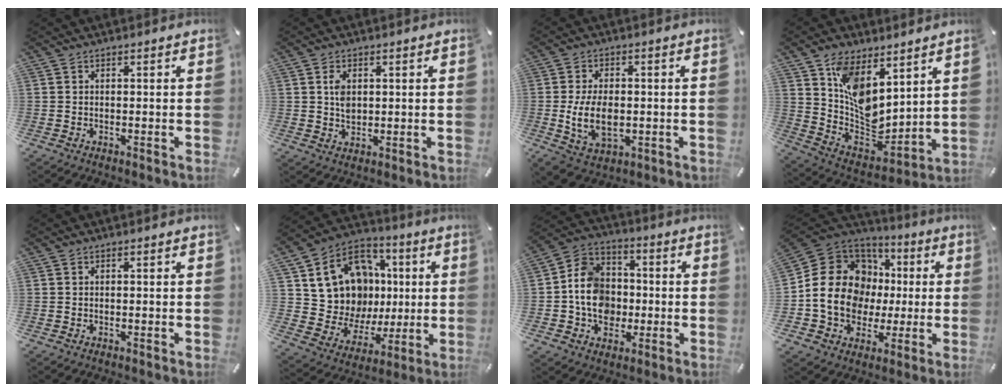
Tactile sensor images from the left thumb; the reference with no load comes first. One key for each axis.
{"total": 3.9, "fx": 0.9, "fy": 2.8, "fz": 2.5, "tx": -0.049, "ty": 0.003, "tz": 0.014}
{"total": 10.7, "fx": -1.3, "fy": 6.7, "fz": 8.2, "tx": -0.165, "ty": -0.008, "tz": -0.024}
{"total": 11.9, "fx": 5.4, "fy": 7.8, "fz": 7.2, "tx": -0.135, "ty": -0.046, "tz": 0.112}
{"total": 0.0}
{"total": 15.0, "fx": 3.3, "fy": 13.7, "fz": 5.1, "tx": -0.104, "ty": -0.033, "tz": 0.089}
{"total": 11.9, "fx": -2.0, "fy": 10.3, "fz": 5.7, "tx": -0.129, "ty": 0.021, "tz": -0.035}
{"total": 17.4, "fx": -0.3, "fy": 15.1, "fz": 8.6, "tx": -0.177, "ty": -0.011, "tz": 0.003}